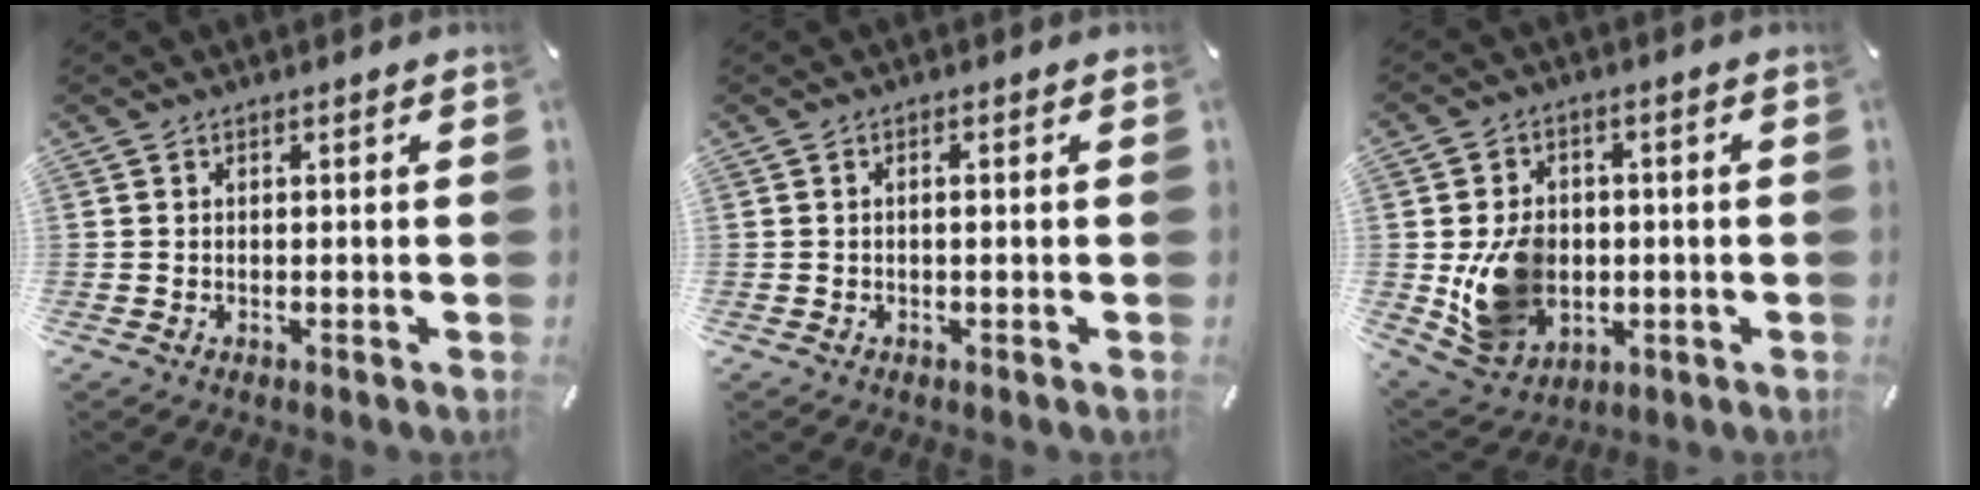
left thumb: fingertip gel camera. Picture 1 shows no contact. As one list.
[{"total": 1.2, "force": [-0.2, 0.3, 1.1], "torque": [-0.021, 0.001, -0.005]}, {"total": 11.7, "force": [-1.2, 9.7, 6.4], "torque": [-0.131, 0.010, -0.018]}]